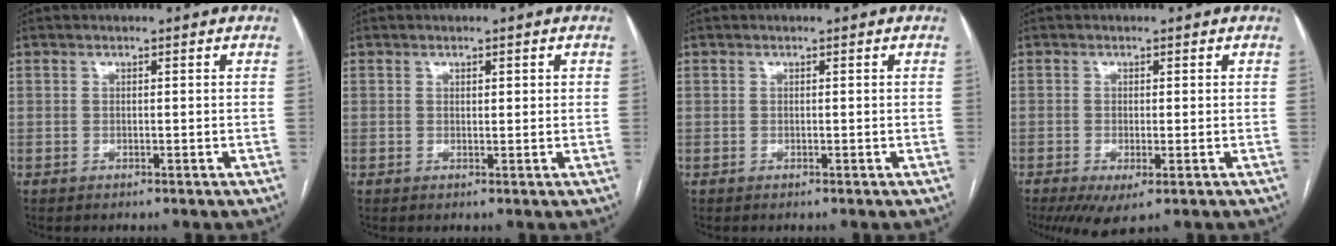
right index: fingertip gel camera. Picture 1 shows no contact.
{"total": 1.2, "force": [0.6, 0.5, 0.9], "torque": [-0.012, 0.003, 0.007]}
{"total": 0.0}
{"total": 4.8, "force": [-2.3, 1.3, 4.0], "torque": [-0.062, -0.012, -0.032]}